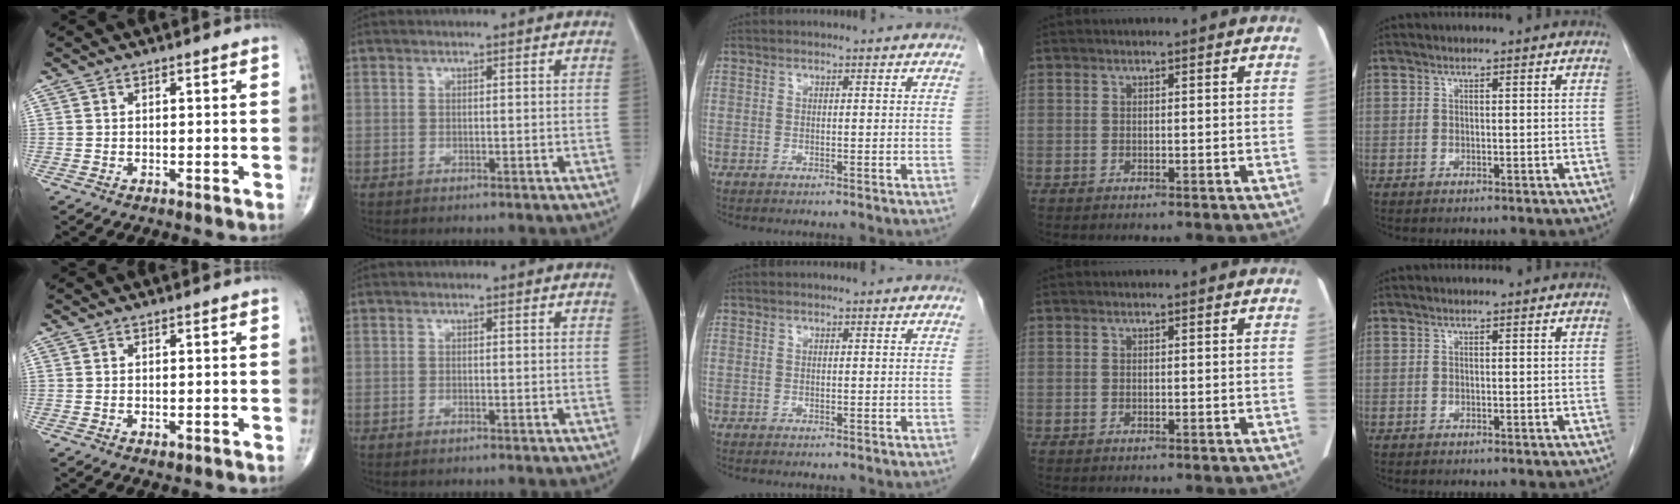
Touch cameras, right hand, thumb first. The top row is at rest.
{"thumb": {"total": 0.6, "force": [-0.1, 0.3, 0.5], "torque": [-0.004, -0.001, -0.002]}, "index": {"total": 0.6, "force": [-0.4, 0.0, 0.4], "torque": [-0.012, -0.003, -0.003]}}